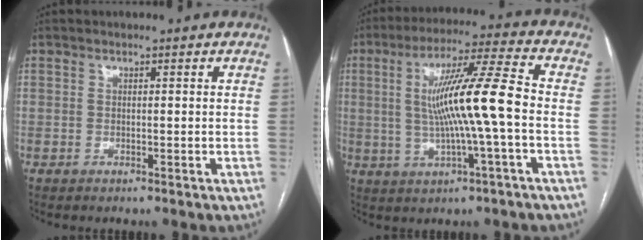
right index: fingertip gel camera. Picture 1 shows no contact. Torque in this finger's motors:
{"motor_torque": [0.99, -0.07, 0.47, 0.21]}